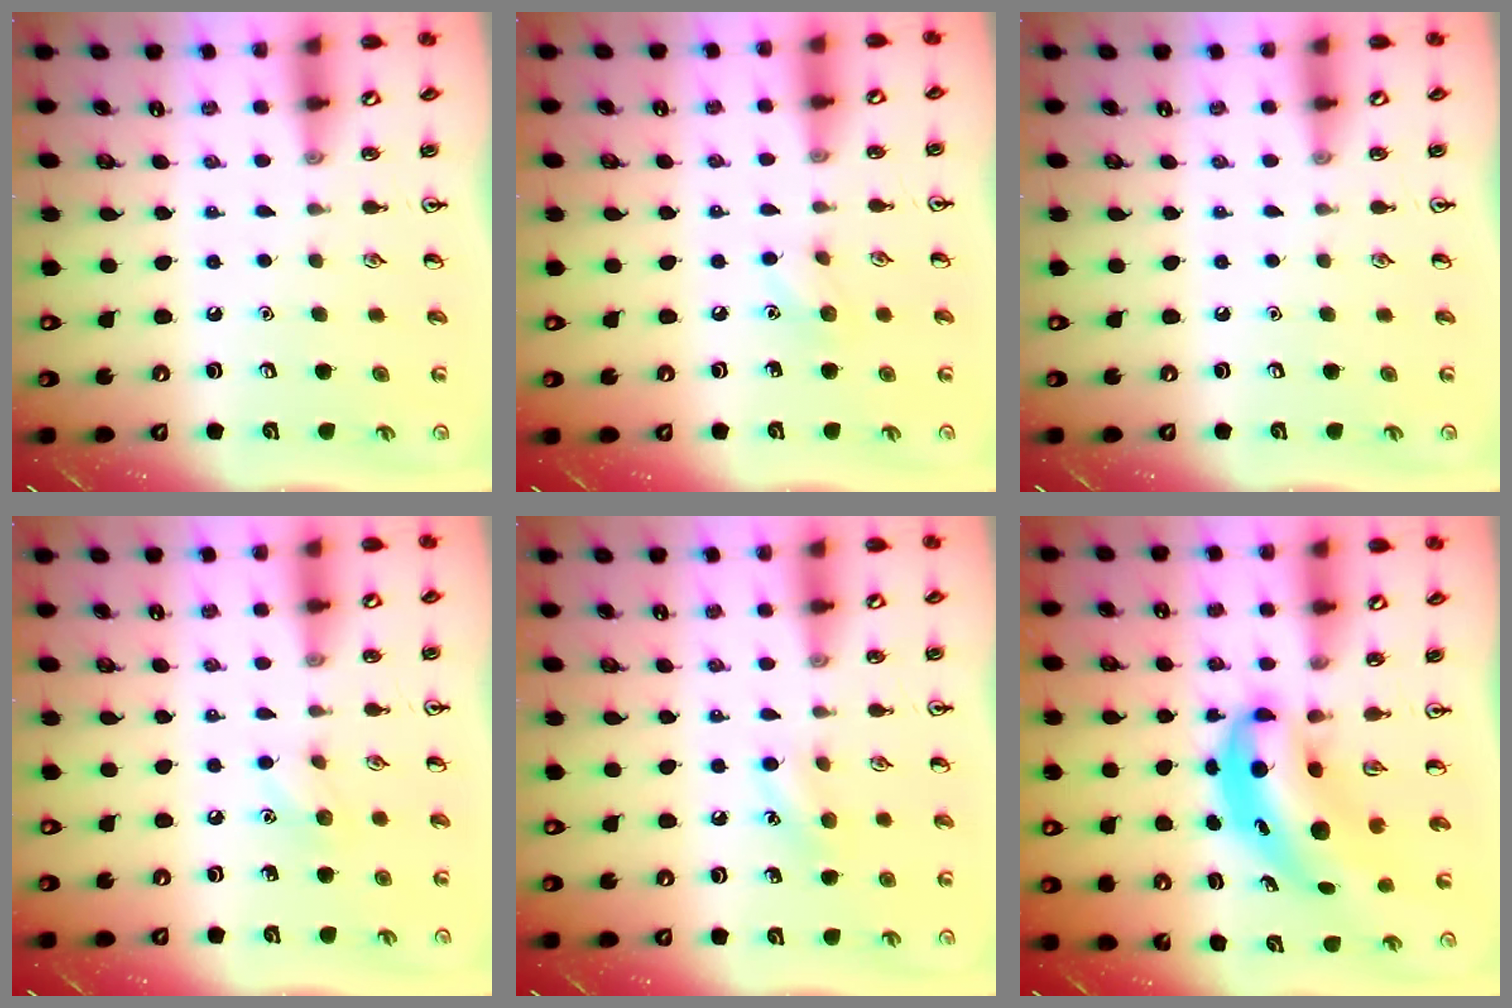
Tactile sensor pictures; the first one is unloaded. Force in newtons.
{"total": 6.1, "press": 5.8, "slide": 1.9}
{"total": 0.0}
{"total": 6.1, "press": 5.8, "slide": 1.9}
{"total": 8.0, "press": 7.8, "slide": 1.8}
{"total": 7.0, "press": 6.8, "slide": 1.7}